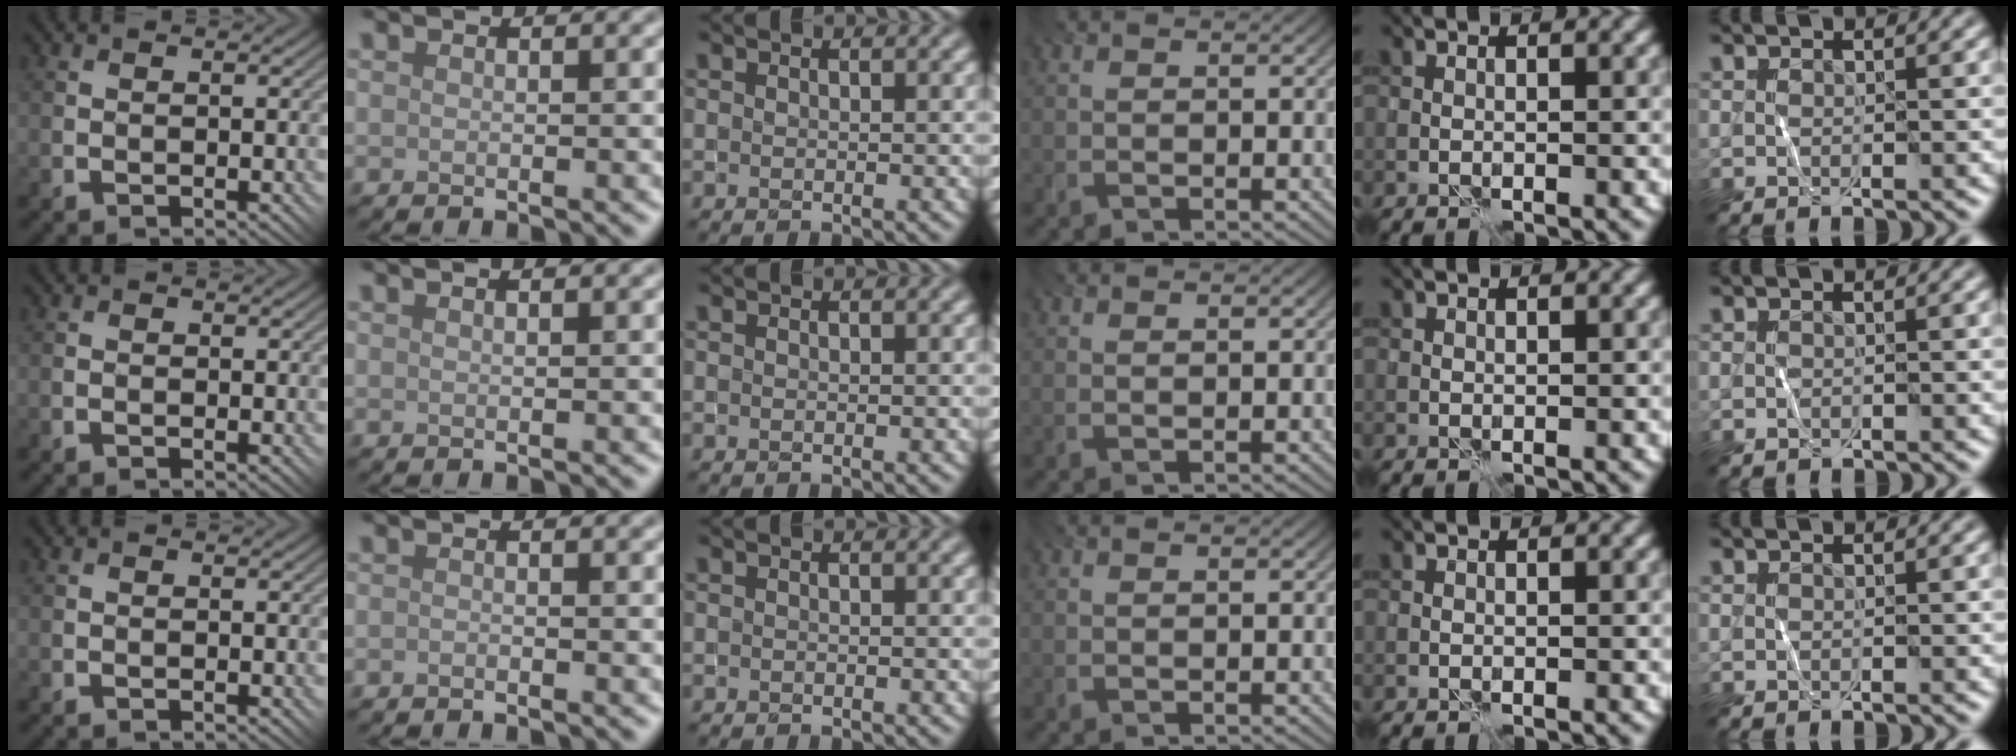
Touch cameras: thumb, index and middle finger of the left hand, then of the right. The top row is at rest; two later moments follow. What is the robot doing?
{"motion": "fold", "object": "shorts"}